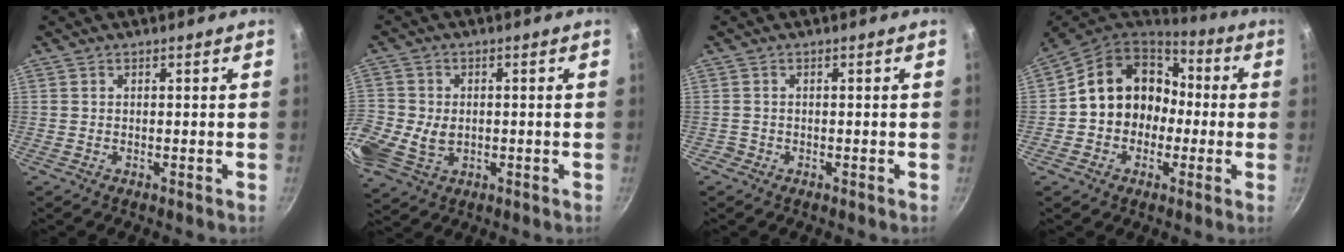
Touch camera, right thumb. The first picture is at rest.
{"total": 13.5, "force": [-2.2, 10.8, 7.9], "torque": [-0.209, 0.007, -0.035]}
{"total": 0.9, "force": [-0.5, 0.7, 0.0], "torque": [0.000, 0.005, -0.010]}
{"total": 15.6, "force": [-0.5, 13.4, 7.9], "torque": [-0.093, 0.052, -0.013]}